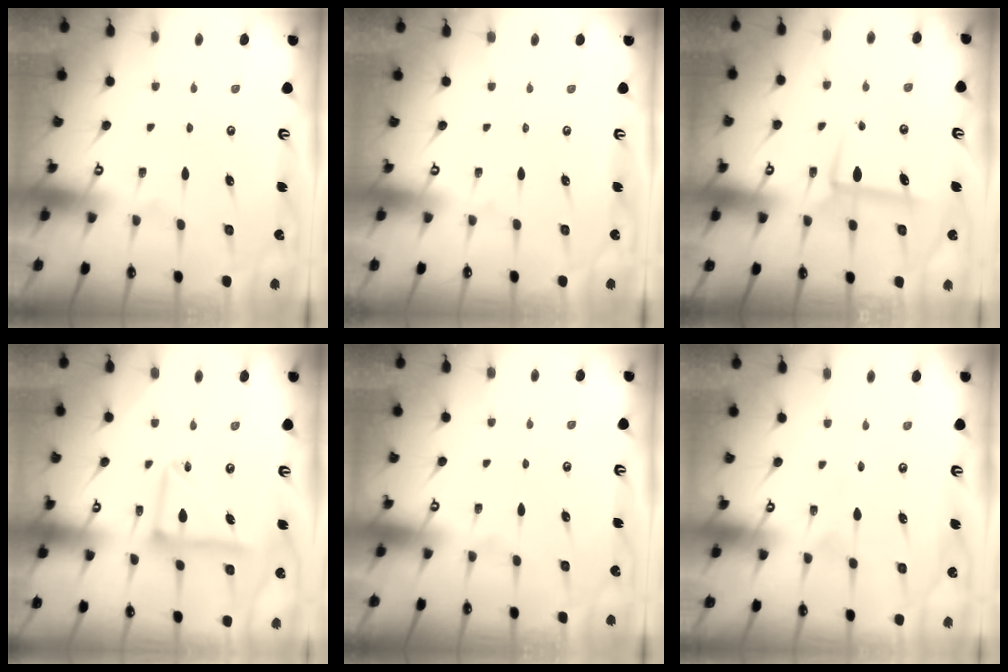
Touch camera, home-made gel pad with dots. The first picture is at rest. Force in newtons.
{"total": 0.0}
{"total": 7.3, "press": 7.3, "slide": 0.8}
{"total": 12.9, "press": 12.9, "slide": 1.4}
{"total": 0.0}
{"total": 1.8, "press": 1.8, "slide": 0.4}